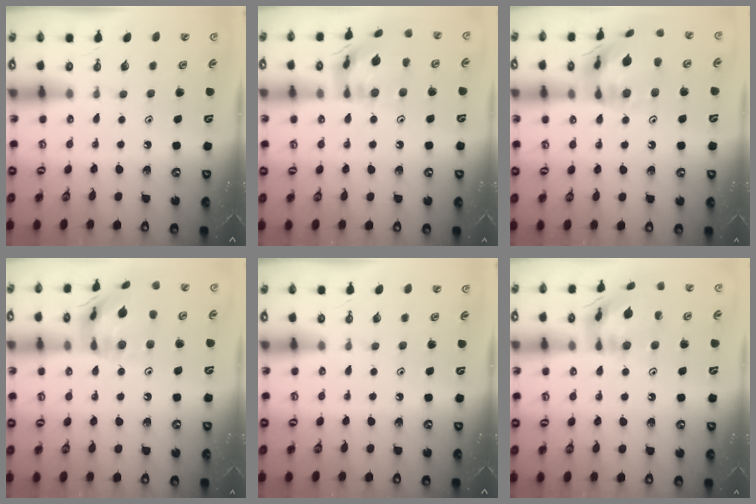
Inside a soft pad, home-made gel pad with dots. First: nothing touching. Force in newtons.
{"total": 15.4, "press": 15.3, "slide": 1.8}
{"total": 17.5, "press": 17.5, "slide": 1.8}
{"total": 16.8, "press": 16.7, "slide": 1.8}
{"total": 0.0}
{"total": 15.1, "press": 15.0, "slide": 1.5}